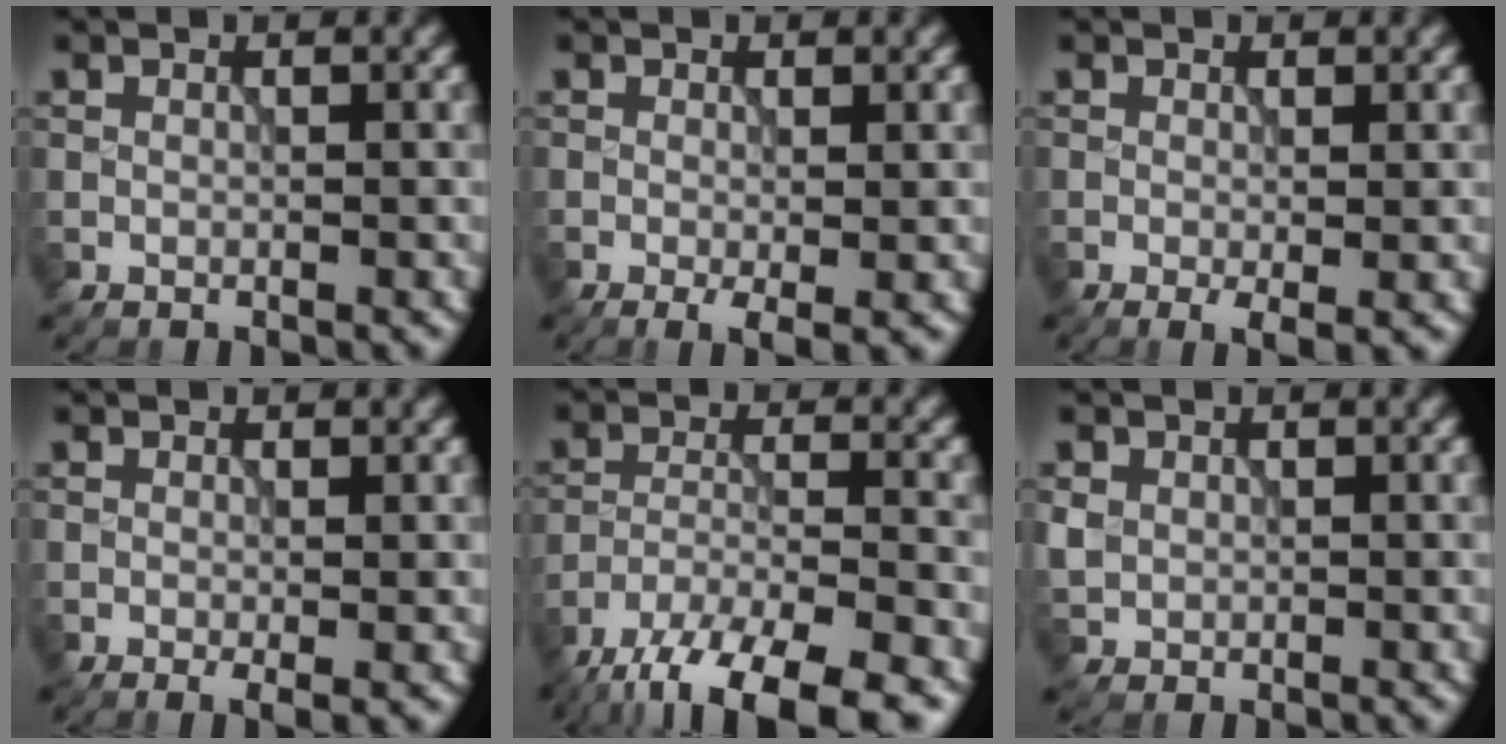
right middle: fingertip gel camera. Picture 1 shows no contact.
{"total": 1.8, "force": [-0.5, 0.3, 1.7], "torque": [-0.030, -0.010, -0.007]}
{"total": 1.5, "force": [-0.3, 0.2, 1.5], "torque": [-0.024, -0.010, -0.005]}
{"total": 1.1, "force": [-0.2, 0.1, 1.0], "torque": [-0.016, -0.009, -0.005]}
{"total": 11.9, "force": [-9.5, 3.4, 6.3], "torque": [-0.113, -0.032, -0.147]}
{"total": 1.5, "force": [0.3, 1.4, 0.5], "torque": [-0.010, -0.003, 0.007]}